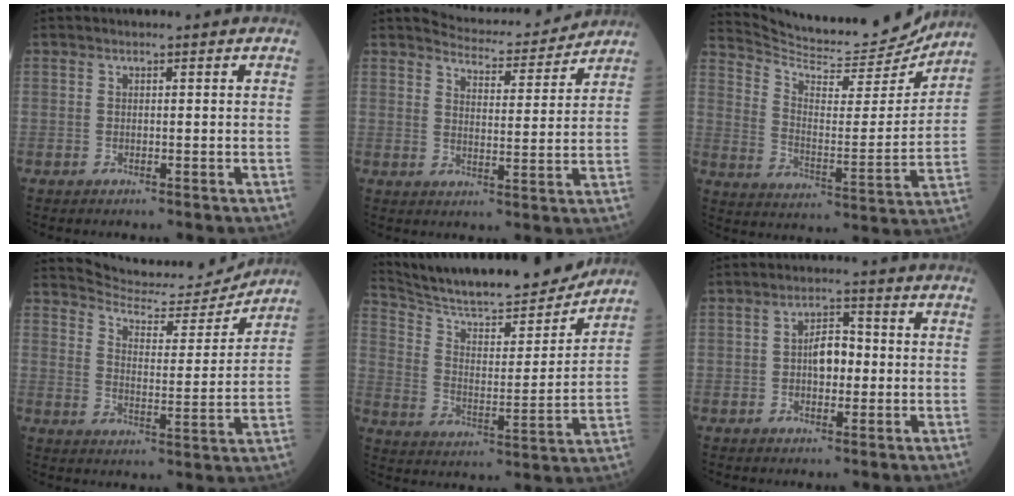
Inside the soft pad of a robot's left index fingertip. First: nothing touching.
{"total": 9.0, "force": [8.9, 1.2, 1.0], "torque": [-0.020, -0.004, 0.121]}
{"total": 17.6, "force": [17.2, 1.7, 3.1], "torque": [-0.066, -0.047, 0.251]}
{"total": 12.0, "force": [12.0, 0.7, 1.0], "torque": [-0.021, -0.015, 0.176]}
{"total": 21.3, "force": [19.4, 2.3, 8.4], "torque": [-0.147, -0.015, 0.295]}
{"total": 4.8, "force": [-0.4, 2.6, 4.0], "torque": [-0.071, 0.014, -0.009]}